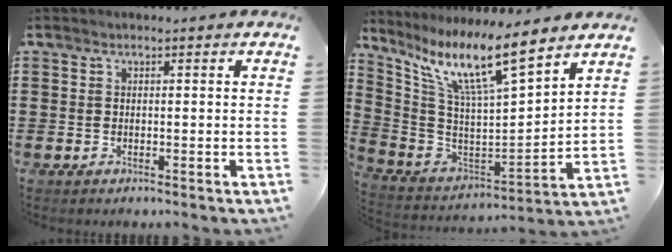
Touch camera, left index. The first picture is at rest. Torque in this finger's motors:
{"motor_torque": [2.14, 0.00, 0.97, 0.21]}